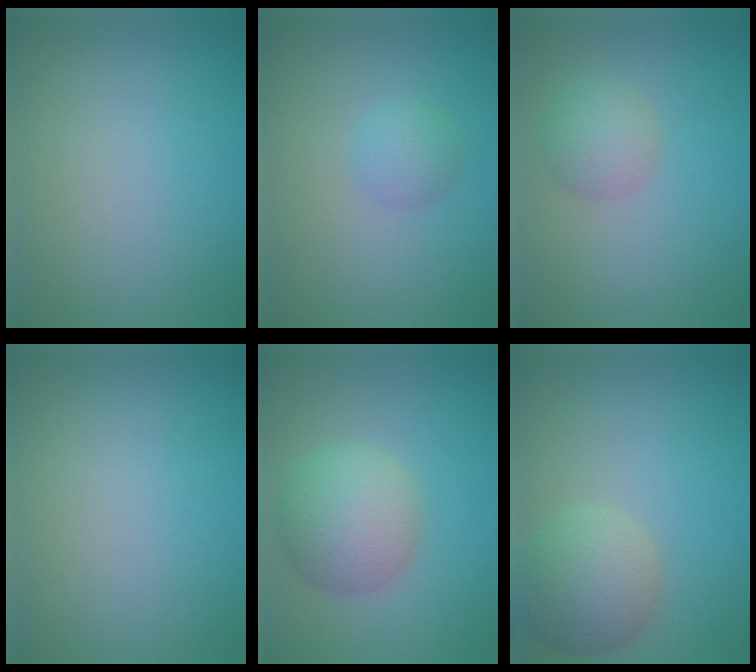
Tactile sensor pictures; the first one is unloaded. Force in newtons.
{"total": 1.8, "press": 1.8, "slide": 0.0}
{"total": 2.7, "press": 2.7, "slide": 0.1}
{"total": 0.0}
{"total": 5.5, "press": 5.5, "slide": 0.1}
{"total": 5.3, "press": 5.3, "slide": 0.3}